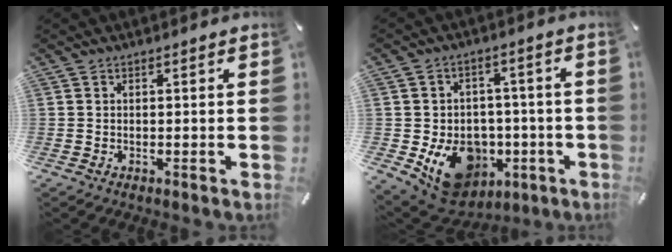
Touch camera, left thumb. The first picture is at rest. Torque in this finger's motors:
{"motor_torque": [0.68, 1.37, 0.67, 0.07, 0.20]}